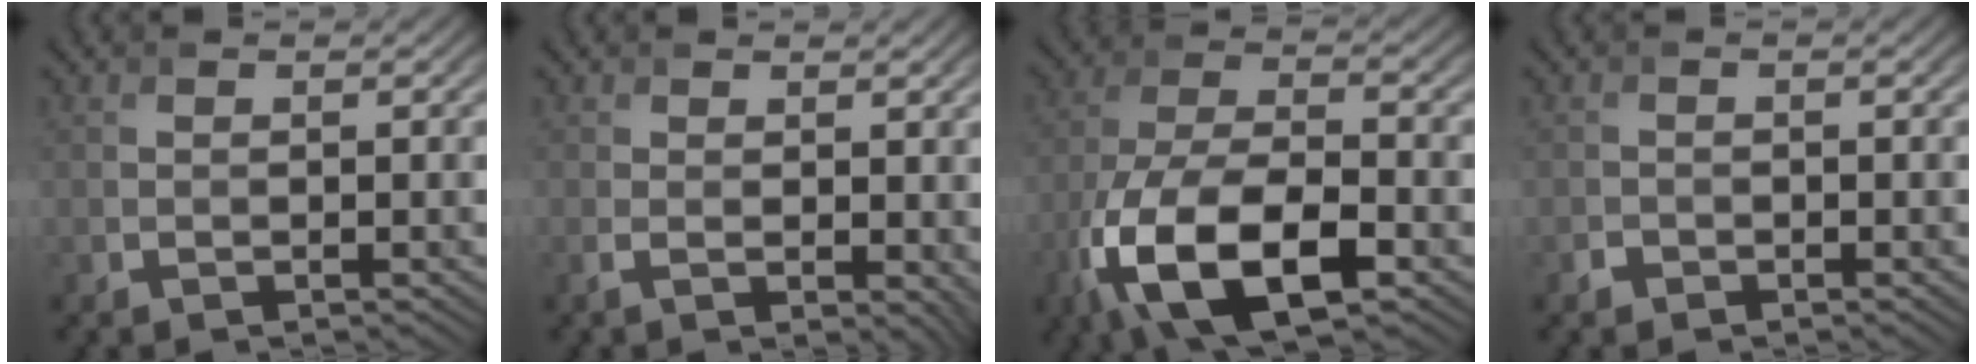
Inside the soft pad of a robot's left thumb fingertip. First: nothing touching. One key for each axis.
{"total": 2.2, "fx": 0.3, "fy": 1.1, "fz": 1.9, "tx": -0.028, "ty": -0.002, "tz": 0.007}
{"total": 13.8, "fx": -6.0, "fy": 6.1, "fz": 10.8, "tx": -0.238, "ty": -0.020, "tz": -0.122}
{"total": 0.8, "fx": -0.6, "fy": 0.5, "fz": 0.2, "tx": -0.004, "ty": 0.004, "tz": -0.014}